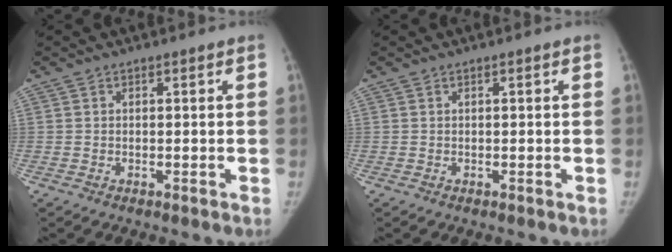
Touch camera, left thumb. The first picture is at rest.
{"total": 0.0}